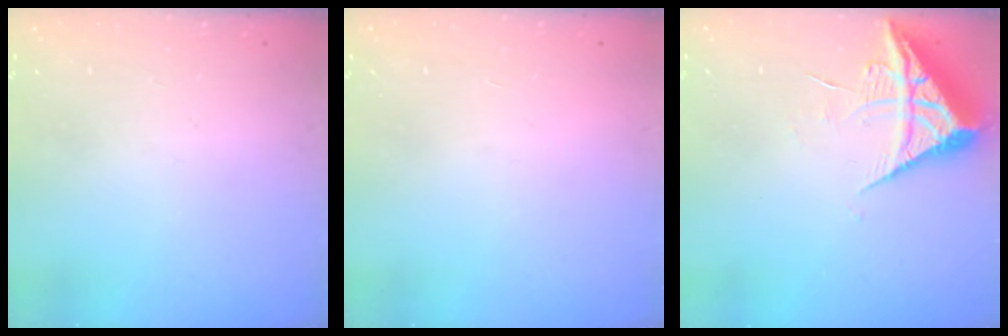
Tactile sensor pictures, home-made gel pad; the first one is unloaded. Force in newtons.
{"total": 1.5, "press": 1.5, "slide": 0.1}
{"total": 7.6, "press": 7.6, "slide": 0.5}